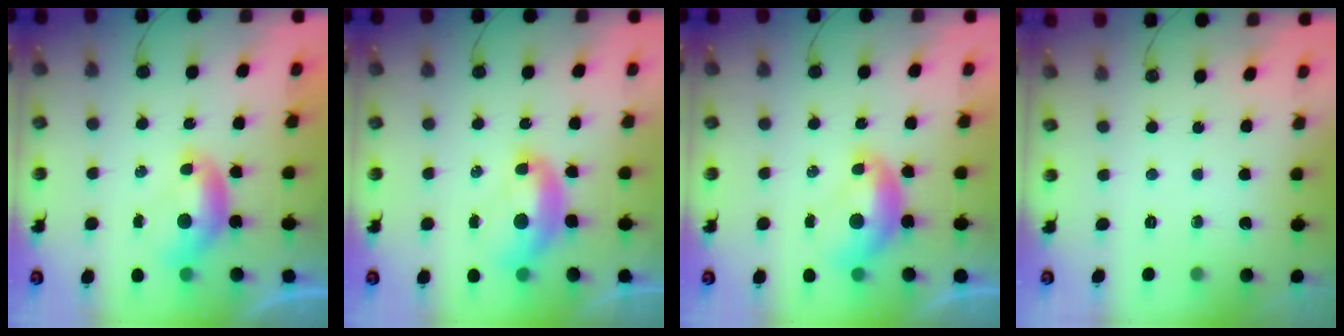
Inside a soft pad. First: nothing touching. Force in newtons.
{"total": 2.0, "press": 1.9, "slide": 0.7}
{"total": 1.3, "press": 1.3, "slide": 0.2}
{"total": 0.0}